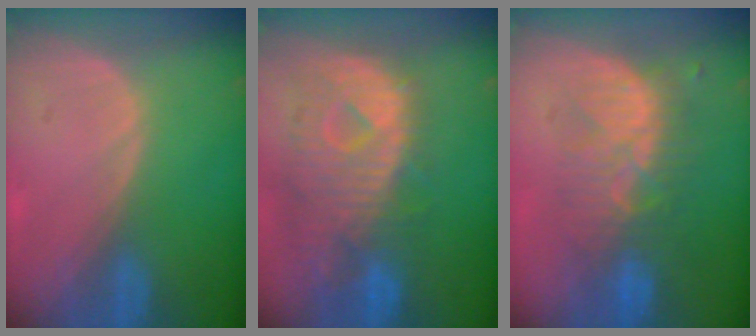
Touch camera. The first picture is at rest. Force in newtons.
{"total": 11.8, "press": 10.2, "slide": 6.0}
{"total": 8.3, "press": 8.1, "slide": 2.0}